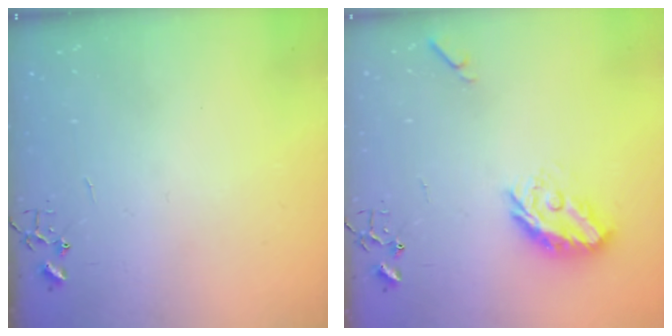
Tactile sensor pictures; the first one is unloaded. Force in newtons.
{"total": 11.7, "press": 11.7, "slide": 0.5}